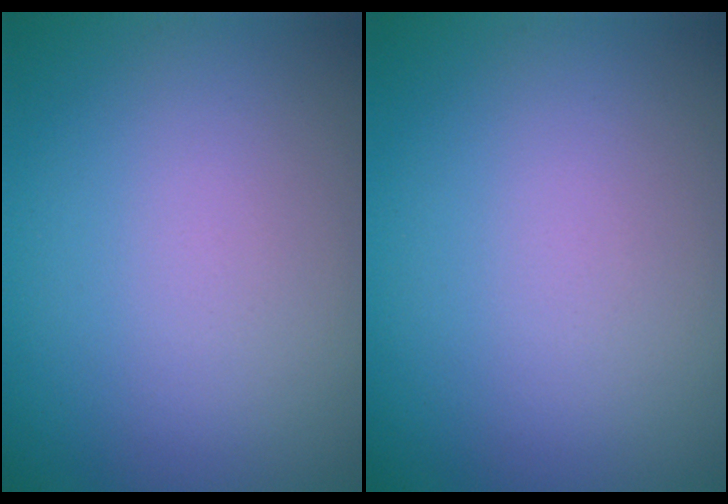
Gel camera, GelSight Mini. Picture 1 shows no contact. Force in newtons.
{"total": 0.0}